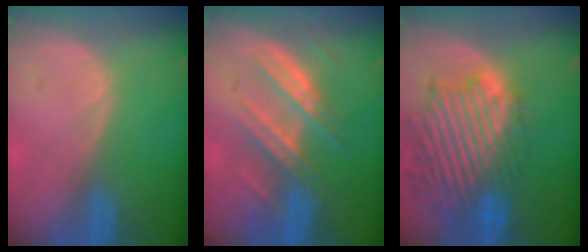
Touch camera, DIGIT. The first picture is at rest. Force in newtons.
{"total": 7.4, "press": 7.2, "slide": 2.0}
{"total": 13.7, "press": 11.7, "slide": 7.2}